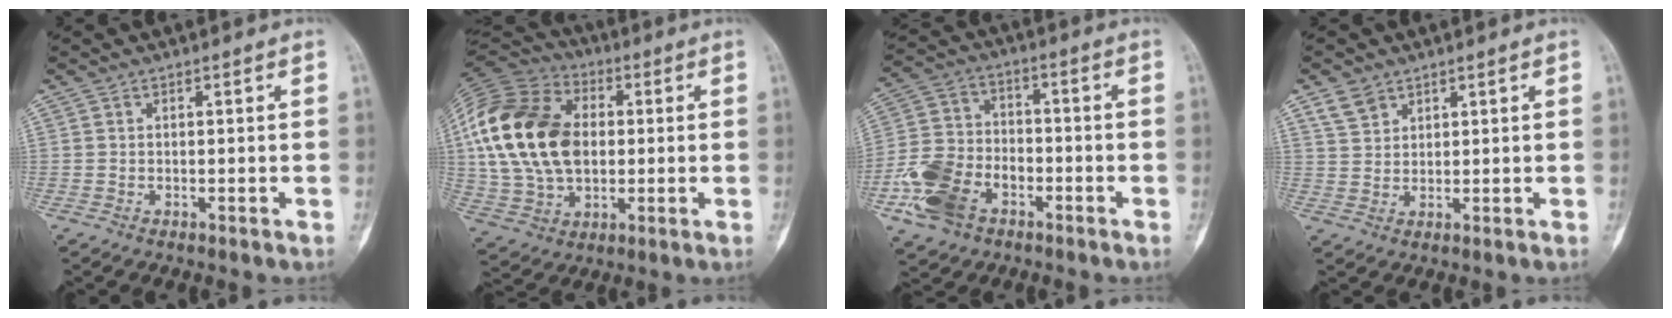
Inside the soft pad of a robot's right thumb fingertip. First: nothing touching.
{"total": 23.1, "force": [2.1, 15.5, 17.0], "torque": [-0.333, 0.005, 0.040]}
{"total": 12.8, "force": [-5.8, 8.8, 7.4], "torque": [-0.138, 0.027, -0.112]}
{"total": 3.8, "force": [2.6, 2.4, 1.3], "torque": [-0.016, -0.008, 0.056]}